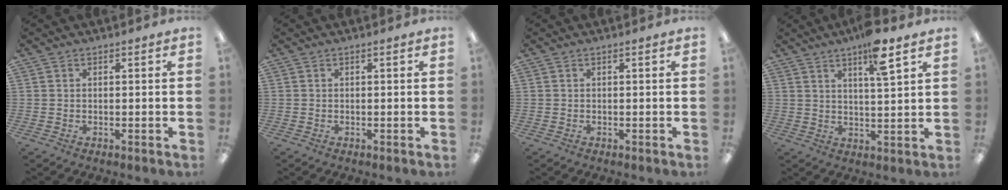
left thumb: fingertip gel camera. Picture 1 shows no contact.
{"total": 0.0}
{"total": 0.0}
{"total": 8.7, "force": [5.7, 1.6, 6.3], "torque": [-0.097, -0.026, 0.091]}